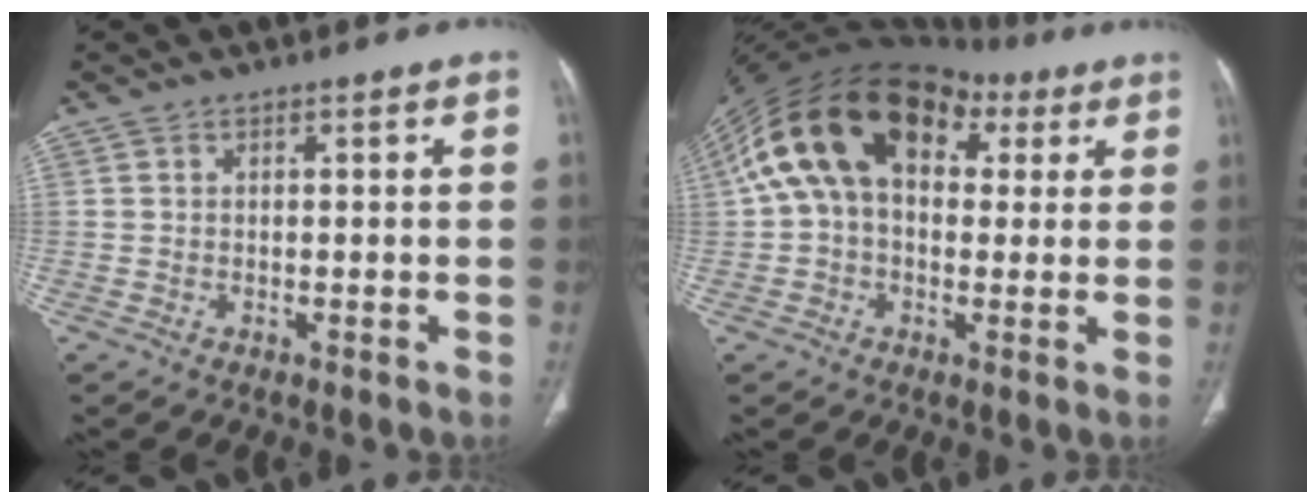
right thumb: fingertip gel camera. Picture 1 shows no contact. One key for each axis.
{"total": 20.1, "fx": 5.8, "fy": 13.2, "fz": 14.1, "tx": -0.241, "ty": 0.057, "tz": 0.087}